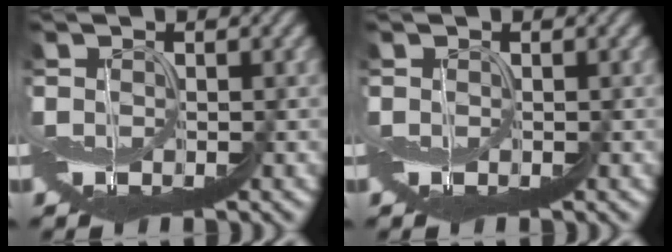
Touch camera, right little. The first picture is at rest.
{"total": 0.0}